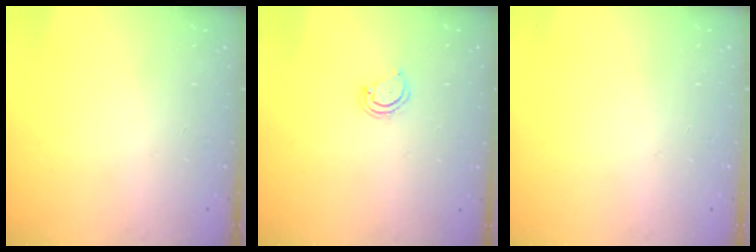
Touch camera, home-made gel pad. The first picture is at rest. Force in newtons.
{"total": 3.9, "press": 3.9, "slide": 0.4}
{"total": 0.0}